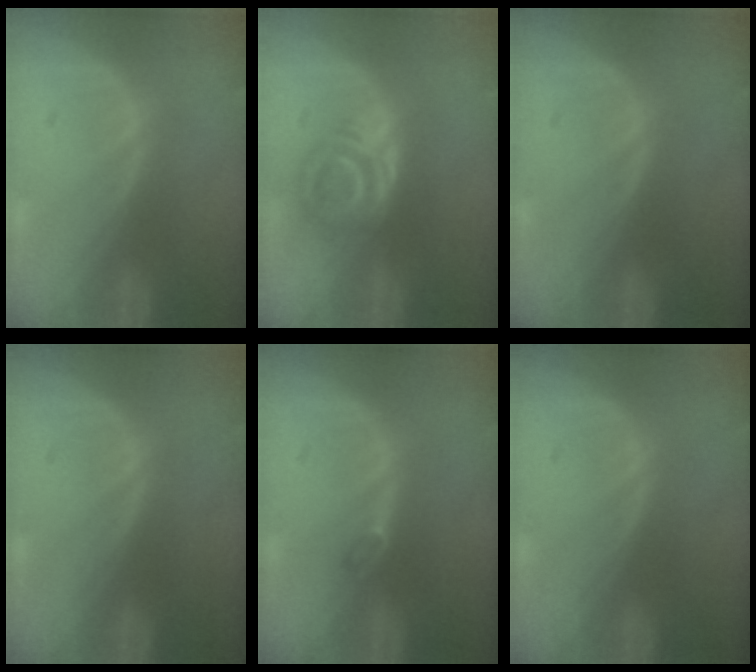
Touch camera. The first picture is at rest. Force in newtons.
{"total": 5.4, "press": 5.1, "slide": 1.6}
{"total": 0.0}
{"total": 0.0}
{"total": 1.2, "press": 1.2, "slide": 0.4}
{"total": 0.0}